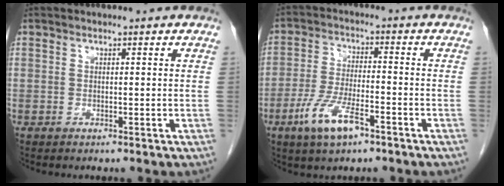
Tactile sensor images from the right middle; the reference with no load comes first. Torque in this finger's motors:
{"motor_torque": [1.16, -0.66, 0.14, 0.13]}